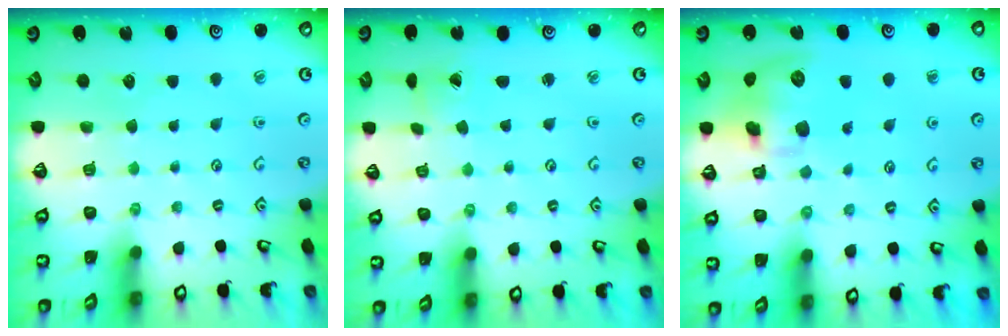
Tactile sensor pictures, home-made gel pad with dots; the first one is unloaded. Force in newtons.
{"total": 0.0}
{"total": 13.5, "press": 13.3, "slide": 2.2}